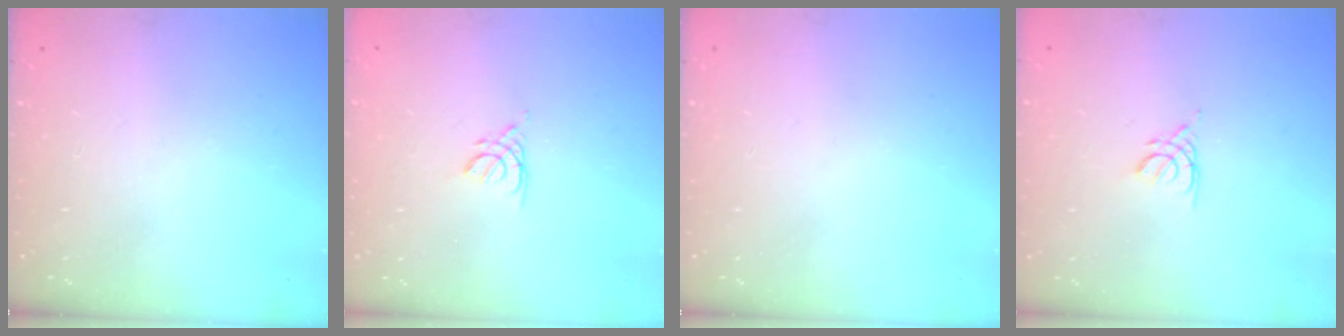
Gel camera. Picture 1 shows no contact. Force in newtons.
{"total": 2.2, "press": 2.2, "slide": 0.4}
{"total": 0.0}
{"total": 2.1, "press": 2.0, "slide": 0.4}